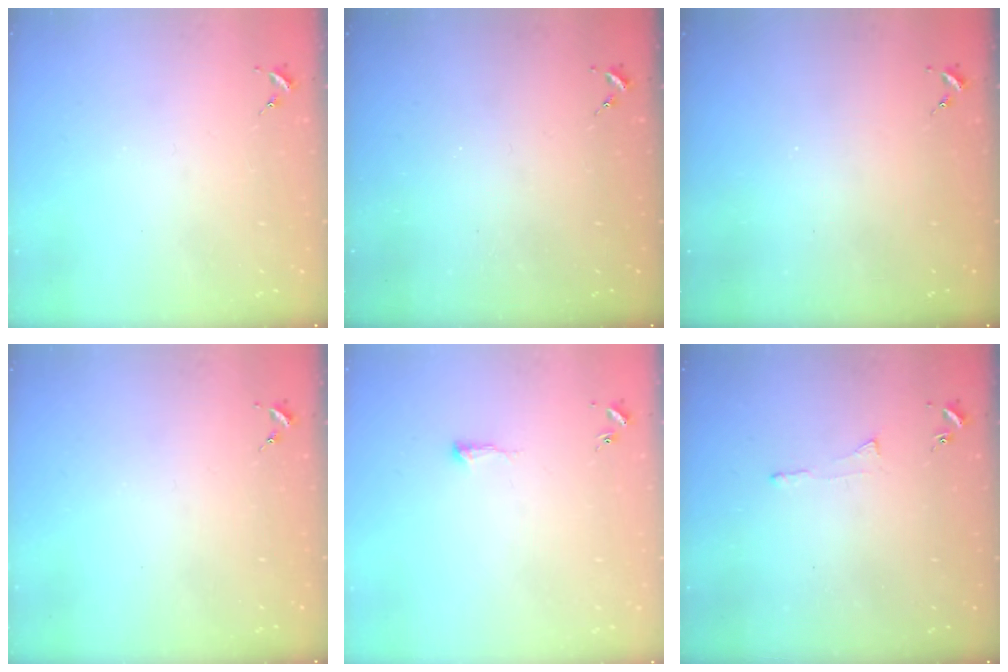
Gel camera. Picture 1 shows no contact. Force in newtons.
{"total": 0.0}
{"total": 0.0}
{"total": 0.0}
{"total": 5.1, "press": 5.0, "slide": 0.5}
{"total": 3.0, "press": 2.9, "slide": 0.5}